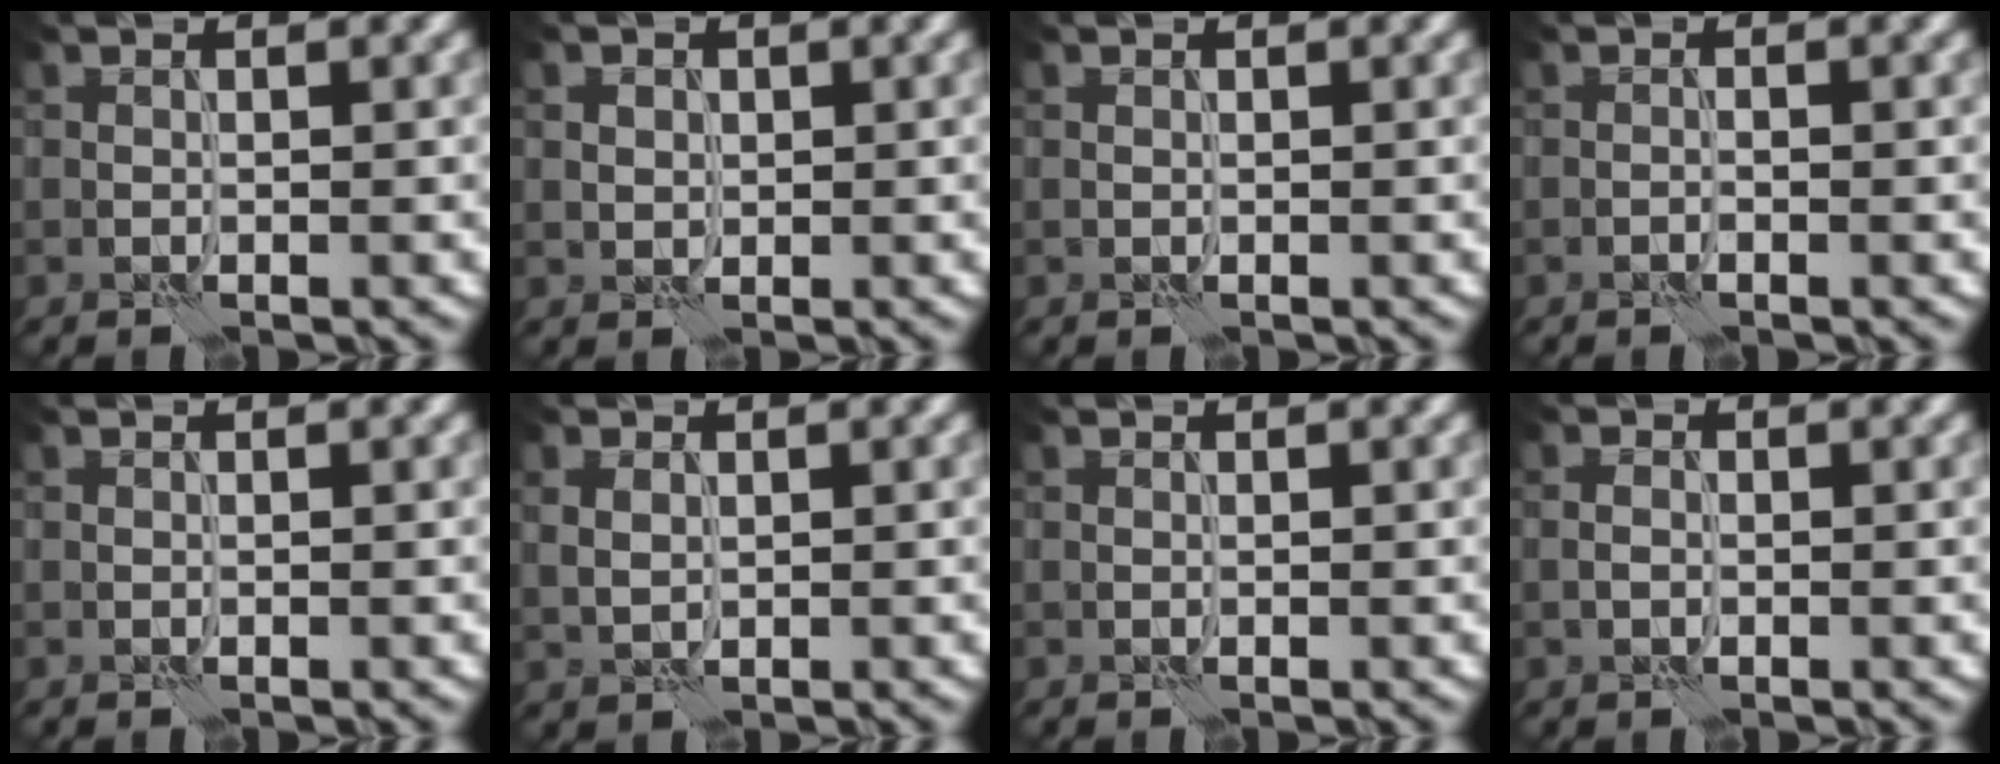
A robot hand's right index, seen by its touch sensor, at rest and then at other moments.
{"total": 1.3, "force": [0.5, 1.1, 0.4], "torque": [-0.011, -0.003, 0.013]}
{"total": 0.0}
{"total": 0.7, "force": [-0.5, -0.1, 0.5], "torque": [-0.012, 0.000, -0.009]}
{"total": 0.0}
{"total": 1.1, "force": [0.3, 0.8, 0.7], "torque": [-0.022, -0.001, 0.010]}
{"total": 0.0}
{"total": 0.8, "force": [-0.3, 0.6, 0.6], "torque": [-0.014, 0.002, -0.007]}